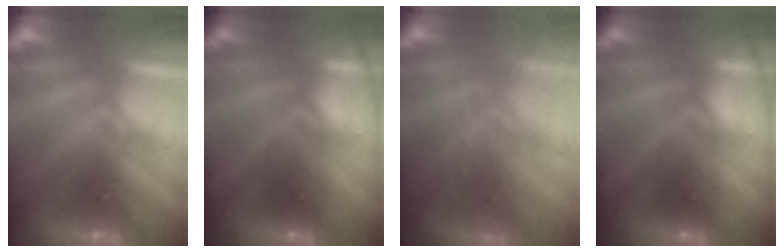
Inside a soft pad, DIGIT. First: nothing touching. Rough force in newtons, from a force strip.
{"total": 11.4}
{"total": 7.1}
{"total": 11.4}